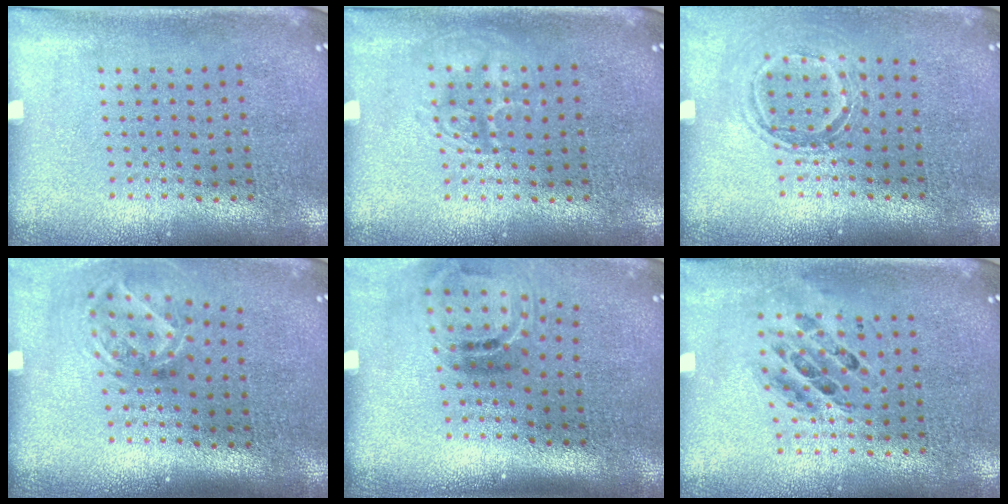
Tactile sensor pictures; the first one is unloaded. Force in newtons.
{"total": 1.8, "press": 1.7, "slide": 0.2}
{"total": 1.5, "press": 1.2, "slide": 0.9}
{"total": 1.9, "press": 1.3, "slide": 1.4}
{"total": 1.8, "press": 1.1, "slide": 1.4}
{"total": 0.7, "press": 0.7, "slide": 0.1}